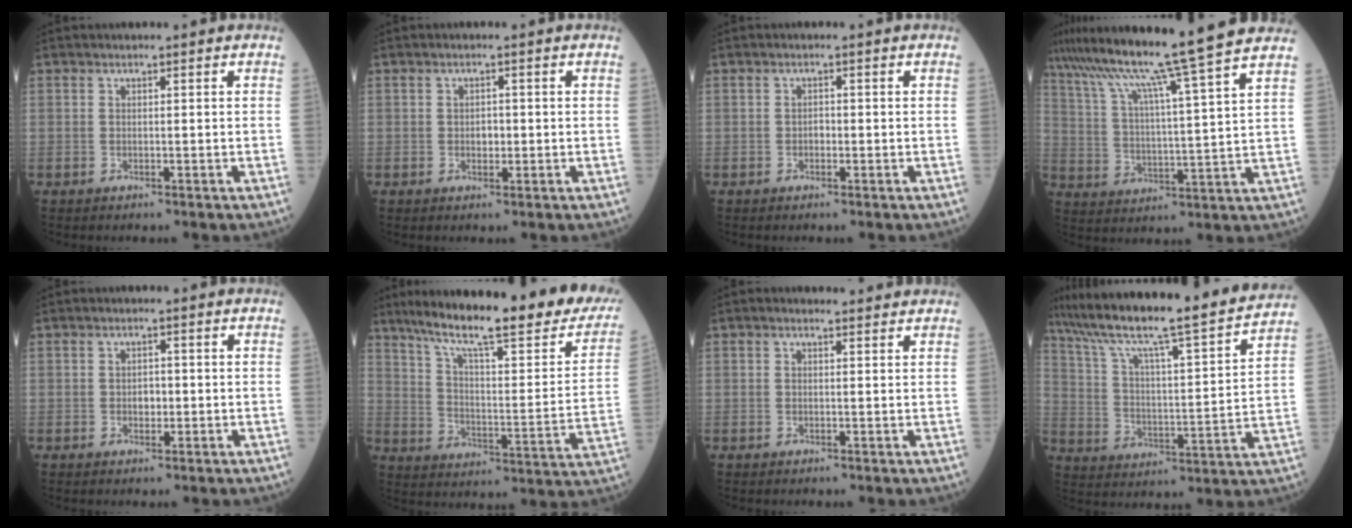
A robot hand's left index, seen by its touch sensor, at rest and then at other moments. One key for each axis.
{"total": 1.6, "fx": -1.0, "fy": 0.9, "fz": 0.9, "tx": -0.013, "ty": -0.004, "tz": -0.014}
{"total": 1.3, "fx": -1.1, "fy": 0.5, "fz": 0.4, "tx": -0.005, "ty": -0.004, "tz": -0.020}
{"total": 20.5, "fx": 16.7, "fy": -2.6, "fz": 11.7, "tx": -0.212, "ty": -0.010, "tz": 0.251}
{"total": 1.8, "fx": -1.0, "fy": 1.0, "fz": 1.0, "tx": -0.014, "ty": -0.004, "tz": -0.015}
{"total": 28.1, "fx": 21.9, "fy": 4.0, "fz": 17.2, "tx": -0.262, "ty": -0.036, "tz": 0.291}
{"total": 1.3, "fx": 1.1, "fy": 0.5, "fz": 0.6, "tx": -0.017, "ty": 0.009, "tz": 0.013}
{"total": 23.1, "fx": 19.8, "fy": 0.3, "fz": 11.9, "tx": -0.207, "ty": -0.018, "tz": 0.297}